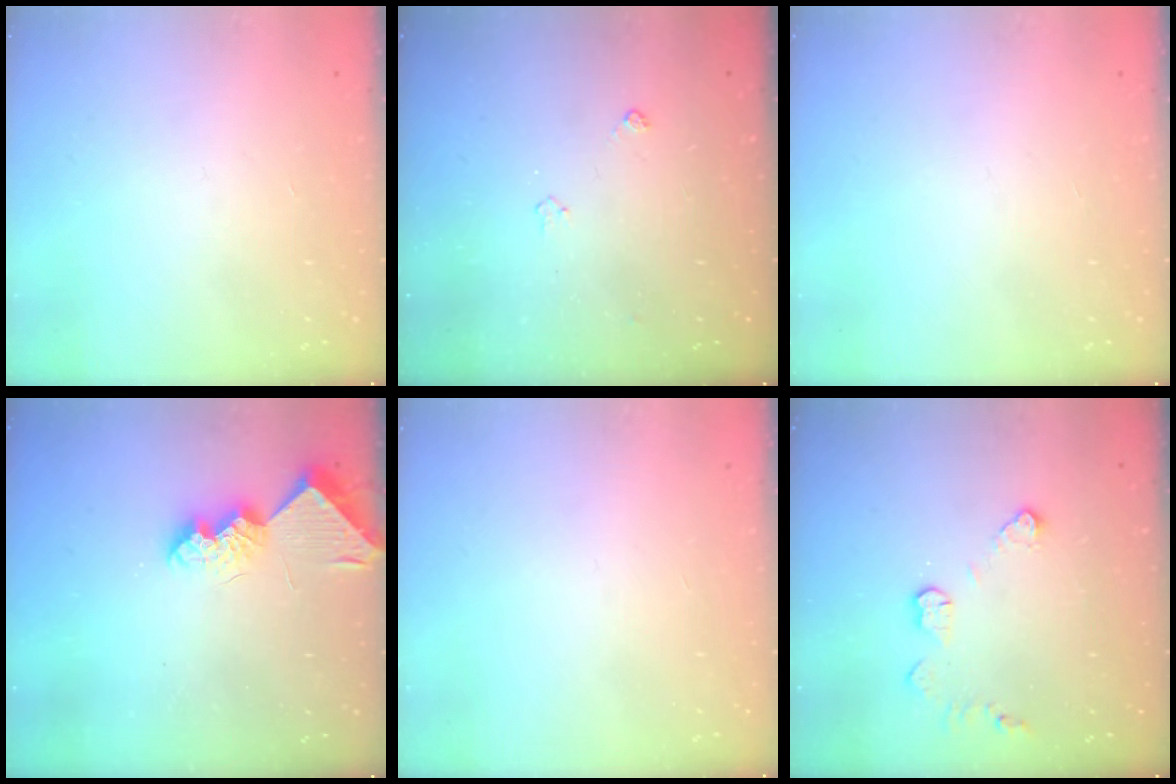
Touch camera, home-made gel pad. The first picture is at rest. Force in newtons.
{"total": 3.6, "press": 3.6, "slide": 0.6}
{"total": 0.0}
{"total": 9.5, "press": 9.5, "slide": 0.1}
{"total": 0.0}
{"total": 5.8, "press": 5.8, "slide": 0.1}